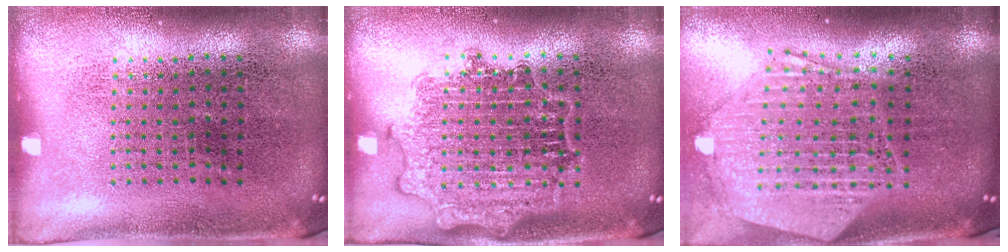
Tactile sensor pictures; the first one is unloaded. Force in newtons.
{"total": 1.7, "press": 1.7, "slide": 0.4}
{"total": 2.9, "press": 2.3, "slide": 1.7}